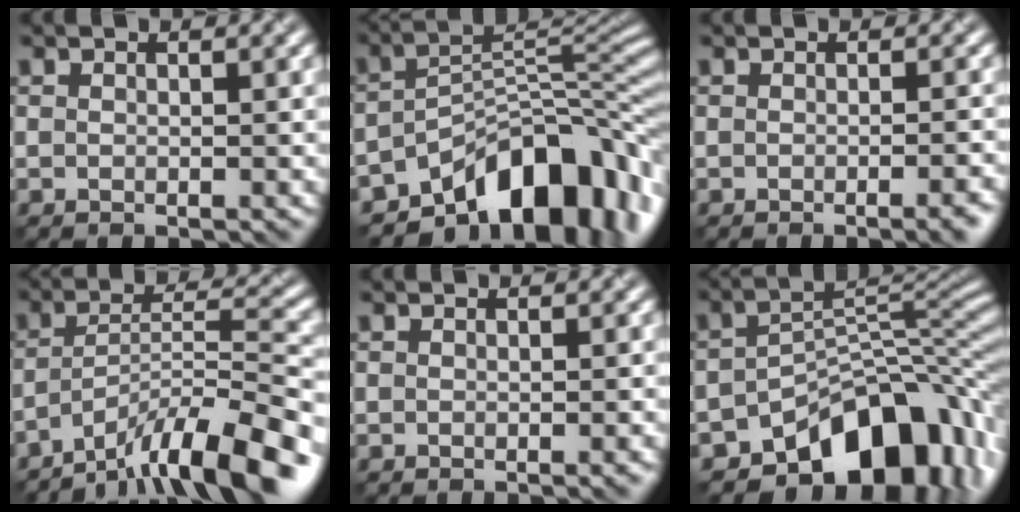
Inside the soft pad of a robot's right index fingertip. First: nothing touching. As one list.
[{"total": 11.7, "force": [-7.5, 5.3, 7.4], "torque": [-0.089, 0.001, -0.127]}, {"total": 2.0, "force": [-1.2, 0.4, 1.6], "torque": [-0.019, 0.001, -0.012]}, {"total": 11.4, "force": [-8.4, 2.1, 7.4], "torque": [-0.105, 0.023, -0.142]}, {"total": 0.8, "force": [-0.3, 0.1, 0.7], "torque": [-0.009, -0.001, 0.000]}, {"total": 11.4, "force": [-7.3, 5.9, 6.4], "torque": [-0.071, 0.000, -0.127]}]